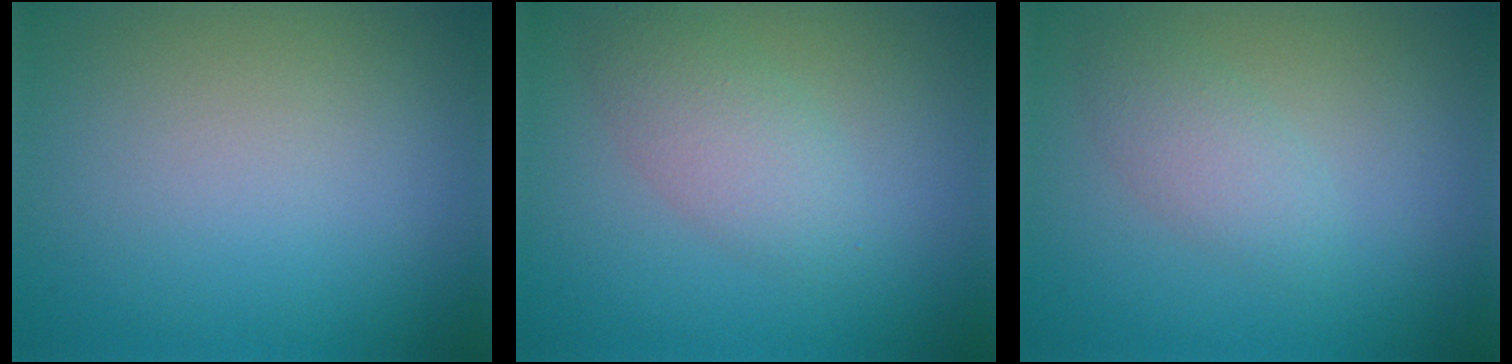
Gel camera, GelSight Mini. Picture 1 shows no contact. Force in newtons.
{"total": 2.9, "press": 2.8, "slide": 0.3}
{"total": 2.1, "press": 2.1, "slide": 0.0}